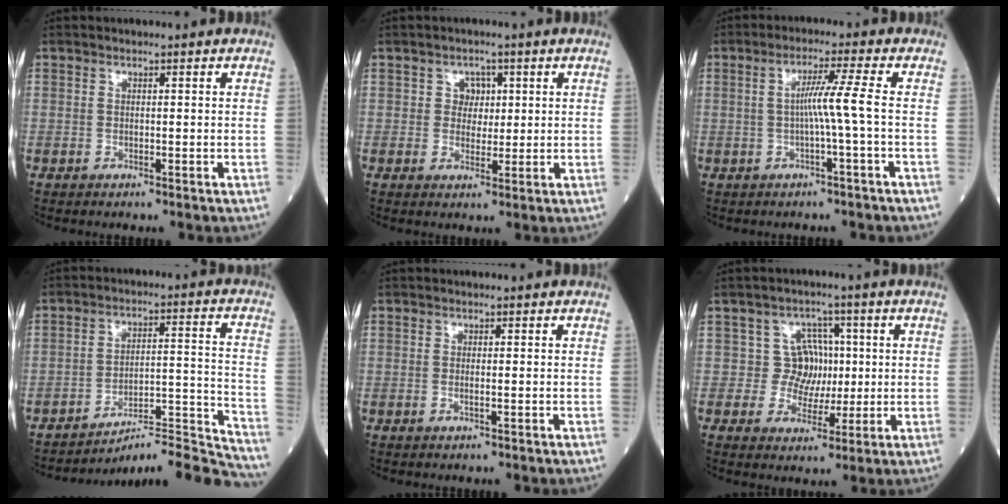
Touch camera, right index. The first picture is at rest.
{"total": 3.0, "force": [0.8, 2.5, 1.3], "torque": [-0.010, 0.002, 0.010]}
{"total": 4.7, "force": [-0.5, -1.5, 4.4], "torque": [-0.081, 0.007, -0.007]}
{"total": 16.1, "force": [-15.9, -1.6, 1.3], "torque": [0.001, 0.044, -0.232]}
{"total": 0.8, "force": [-0.1, -0.1, 0.7], "torque": [-0.016, -0.001, -0.003]}
{"total": 5.3, "force": [0.5, 5.1, 1.2], "torque": [-0.001, 0.014, 0.008]}